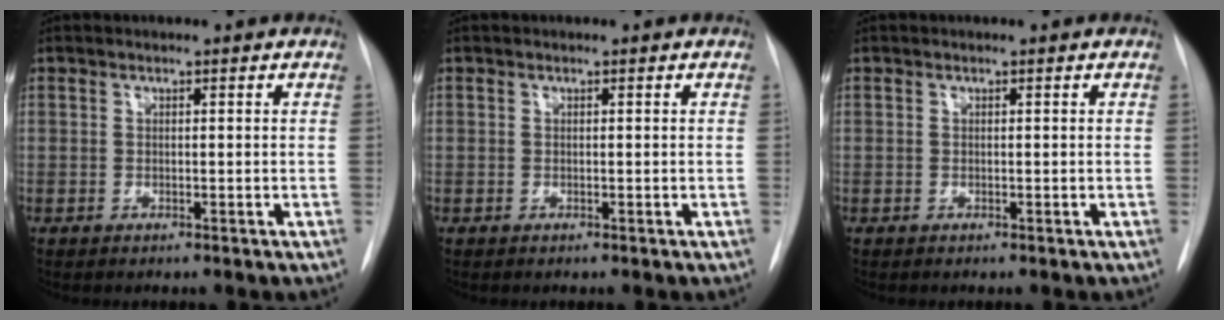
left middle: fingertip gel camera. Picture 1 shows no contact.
{"total": 0.0}
{"total": 0.0}